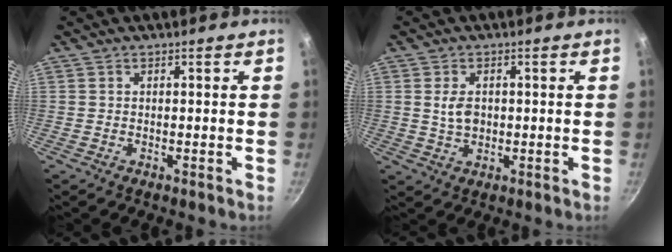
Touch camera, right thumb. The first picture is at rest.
{"total": 4.0, "force": [0.4, 2.8, 2.9], "torque": [-0.043, -0.001, 0.009]}